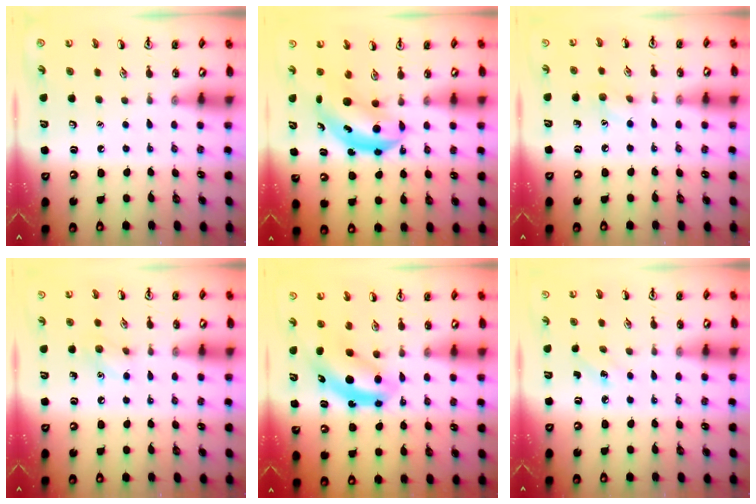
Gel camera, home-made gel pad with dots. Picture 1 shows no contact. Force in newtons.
{"total": 5.6, "press": 5.5, "slide": 1.2}
{"total": 6.3, "press": 6.0, "slide": 1.9}
{"total": 6.6, "press": 6.3, "slide": 1.8}
{"total": 5.6, "press": 5.5, "slide": 1.2}
{"total": 2.8, "press": 2.6, "slide": 1.0}